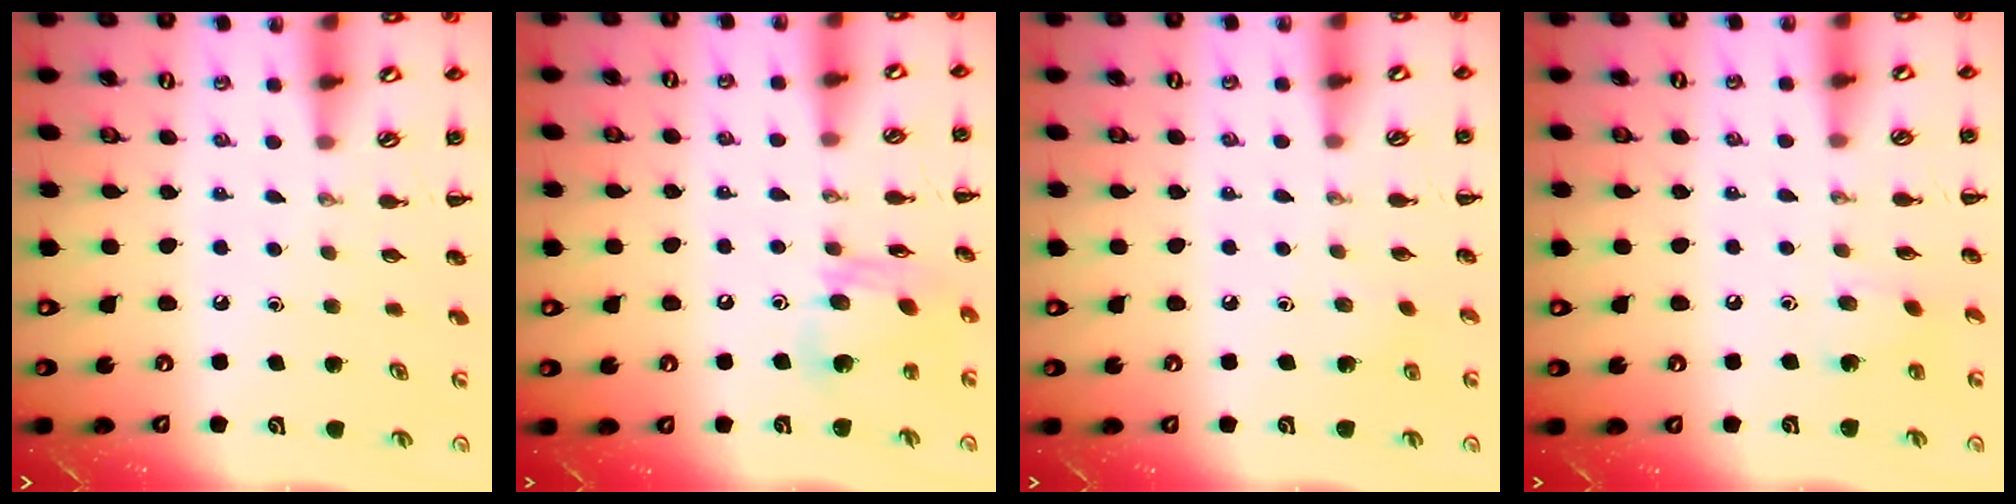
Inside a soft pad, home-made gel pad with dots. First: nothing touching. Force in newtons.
{"total": 13.2, "press": 13.1, "slide": 1.7}
{"total": 2.9, "press": 2.7, "slide": 1.0}
{"total": 5.5, "press": 5.4, "slide": 1.4}